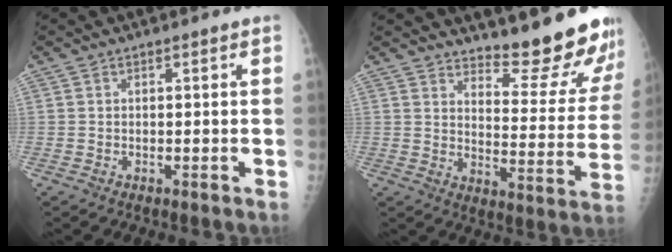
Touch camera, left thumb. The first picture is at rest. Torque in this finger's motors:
{"motor_torque": [0.09, 0.03, -0.25, -0.22, 0.06]}